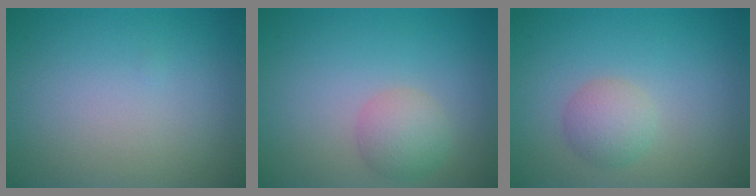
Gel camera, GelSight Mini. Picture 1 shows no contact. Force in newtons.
{"total": 2.6, "press": 2.6, "slide": 0.1}
{"total": 2.3, "press": 2.3, "slide": 0.1}